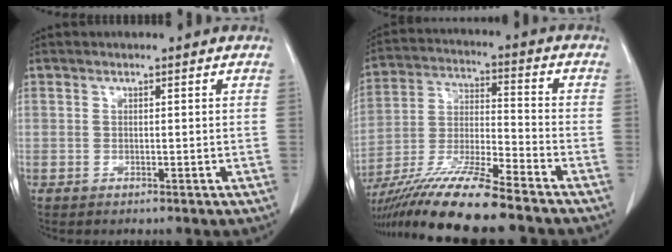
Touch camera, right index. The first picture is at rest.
{"total": 15.8, "force": [-12.6, 0.3, 9.5], "torque": [-0.195, -0.026, -0.231]}